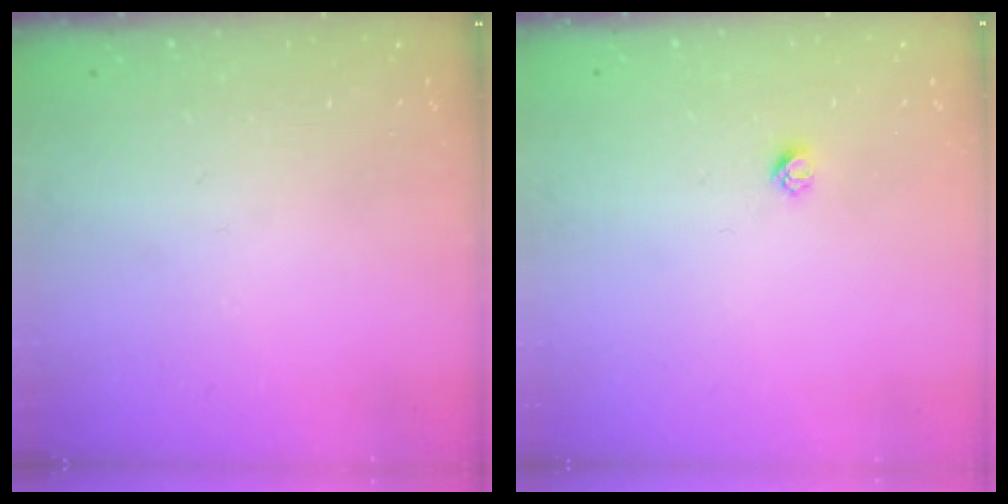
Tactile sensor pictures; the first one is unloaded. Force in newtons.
{"total": 2.4, "press": 2.4, "slide": 0.2}